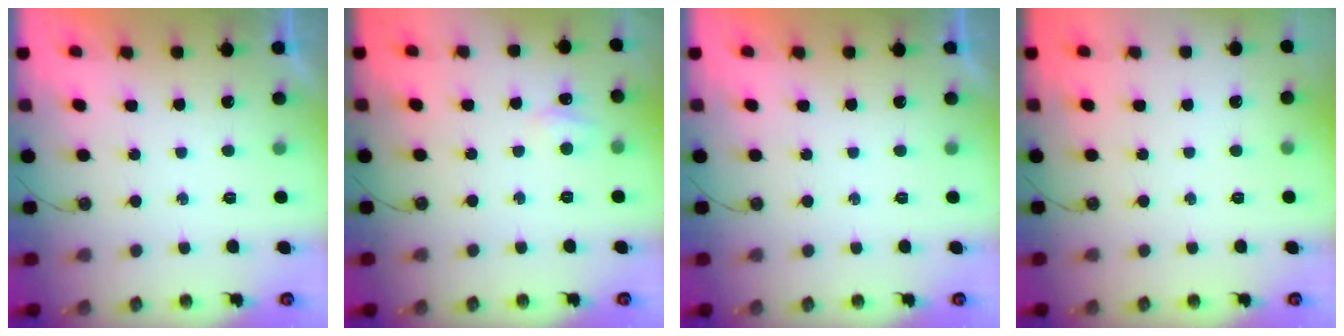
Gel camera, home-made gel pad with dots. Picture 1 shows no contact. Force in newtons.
{"total": 6.8, "press": 6.7, "slide": 0.9}
{"total": 0.0}
{"total": 0.0}